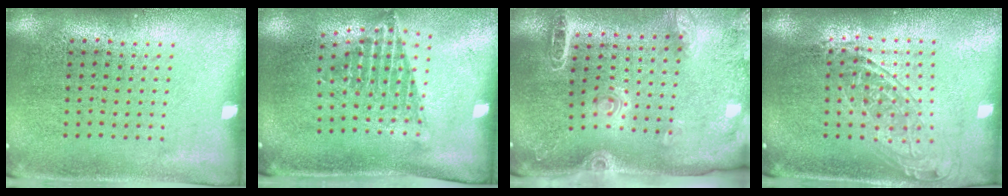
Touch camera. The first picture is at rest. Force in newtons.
{"total": 1.4, "press": 1.1, "slide": 0.9}
{"total": 1.9, "press": 1.9, "slide": 0.3}
{"total": 1.5, "press": 1.2, "slide": 0.9}